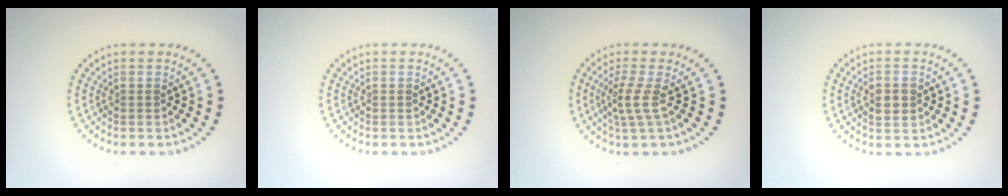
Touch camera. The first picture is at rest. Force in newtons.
{"total": 0.0}
{"total": 2.2, "press": 1.5, "slide": 1.6}
{"total": 1.9, "press": 1.9, "slide": 0.1}